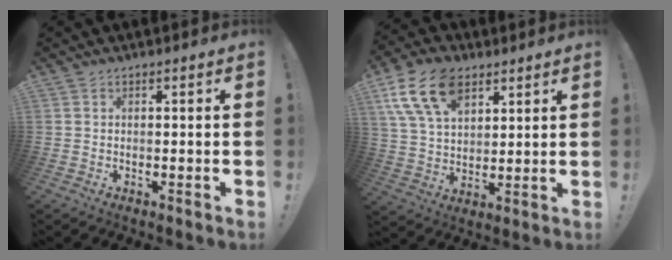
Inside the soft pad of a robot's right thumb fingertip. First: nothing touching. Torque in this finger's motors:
{"motor_torque": [0.56, 0.59, 0.56, -0.19, 0.26]}